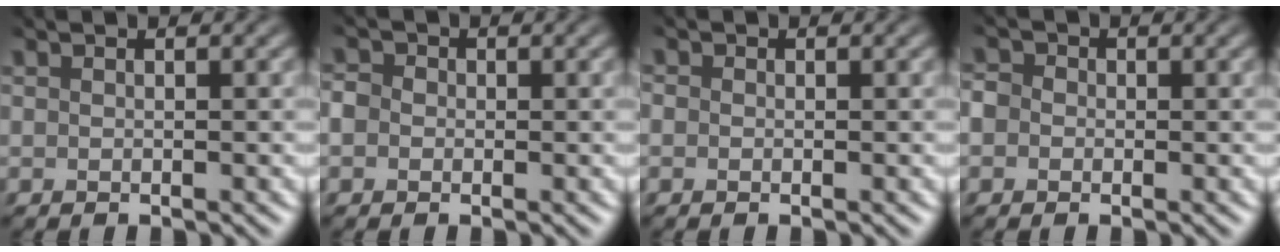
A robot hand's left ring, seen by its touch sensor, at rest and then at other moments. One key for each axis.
{"total": 2.5, "fx": -1.9, "fy": 0.0, "fz": -1.6, "tx": 0.003, "ty": -0.015, "tz": -0.023}
{"total": 2.4, "fx": -1.4, "fy": -1.0, "fz": -1.7, "tx": 0.010, "ty": -0.014, "tz": -0.006}
{"total": 2.7, "fx": -2.1, "fy": 0.1, "fz": -1.7, "tx": 0.007, "ty": -0.016, "tz": -0.026}